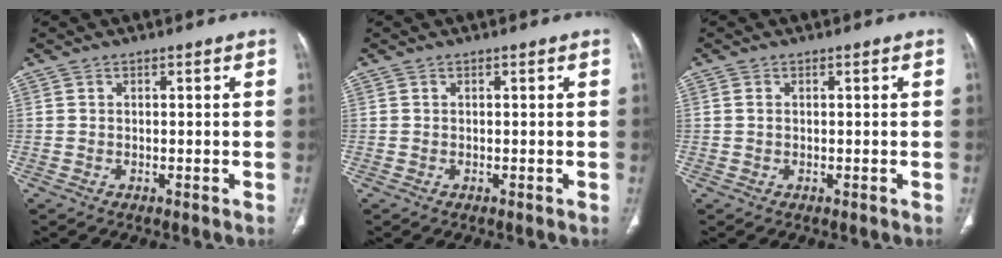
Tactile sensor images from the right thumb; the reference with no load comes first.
{"total": 0.0}
{"total": 0.9, "force": [0.1, 0.6, 0.6], "torque": [-0.014, 0.002, 0.004]}